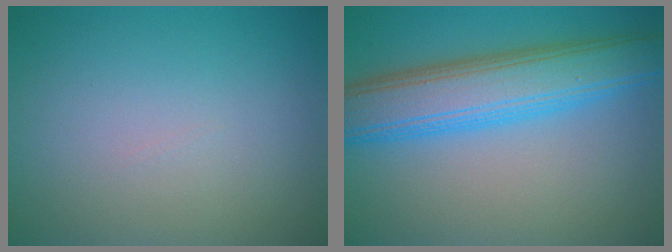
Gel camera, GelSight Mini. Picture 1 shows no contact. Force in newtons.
{"total": 7.8, "press": 7.8, "slide": 0.1}